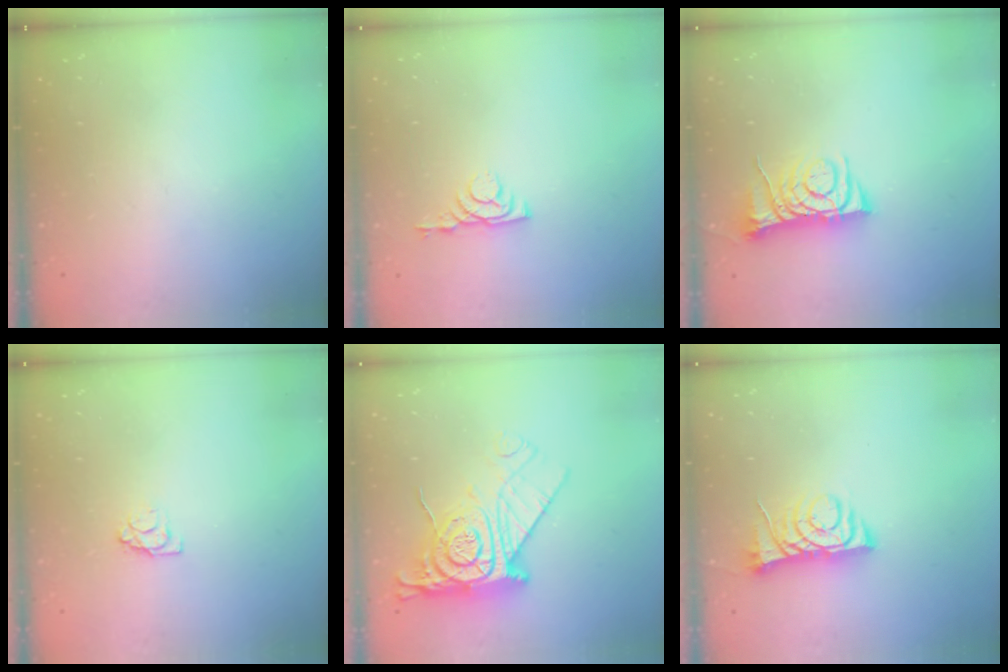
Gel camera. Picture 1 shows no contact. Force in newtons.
{"total": 3.7, "press": 3.7, "slide": 0.6}
{"total": 7.8, "press": 7.7, "slide": 1.0}
{"total": 3.6, "press": 3.6, "slide": 0.4}
{"total": 16.0, "press": 15.9, "slide": 1.4}
{"total": 7.6, "press": 7.5, "slide": 1.0}